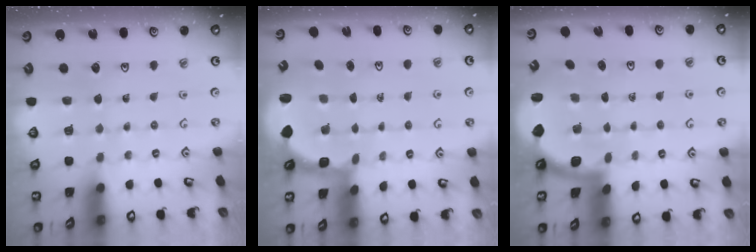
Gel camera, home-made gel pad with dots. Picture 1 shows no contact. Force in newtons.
{"total": 3.0, "press": 2.0, "slide": 2.2}
{"total": 1.7, "press": 1.7, "slide": 0.1}